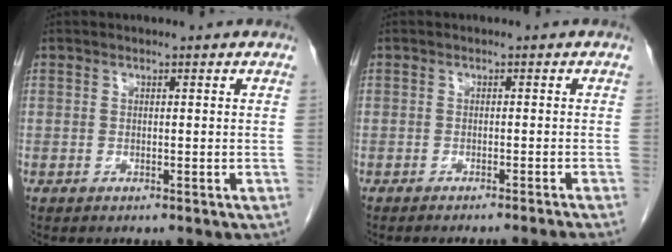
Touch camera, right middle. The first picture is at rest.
{"total": 6.0, "force": [-5.3, -1.5, 2.2], "torque": [-0.008, -0.009, -0.066]}